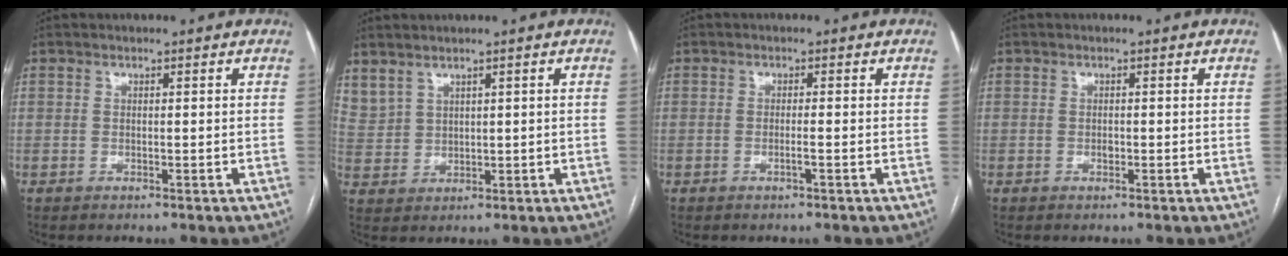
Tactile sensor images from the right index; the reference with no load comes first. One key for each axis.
{"total": 5.4, "fx": 4.0, "fy": 2.9, "fz": 2.0, "tx": -0.059, "ty": 0.007, "tz": 0.101}
{"total": 1.2, "fx": -0.5, "fy": -0.1, "fz": 1.0, "tx": -0.023, "ty": -0.001, "tz": -0.009}
{"total": 0.6, "fx": -0.1, "fy": 0.4, "fz": 0.4, "tx": -0.008, "ty": 0.000, "tz": -0.003}